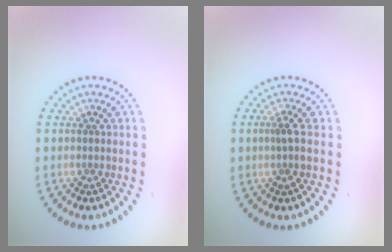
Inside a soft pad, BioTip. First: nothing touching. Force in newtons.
{"total": 1.3, "press": 1.1, "slide": 0.7}